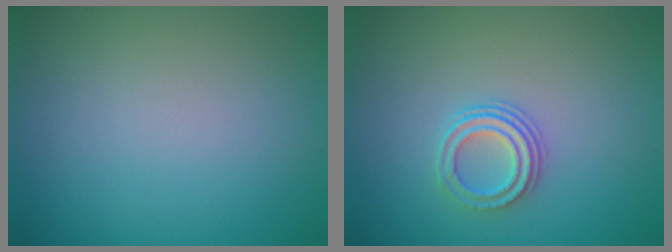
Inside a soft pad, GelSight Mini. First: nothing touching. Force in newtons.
{"total": 2.5, "press": 2.1, "slide": 1.4}